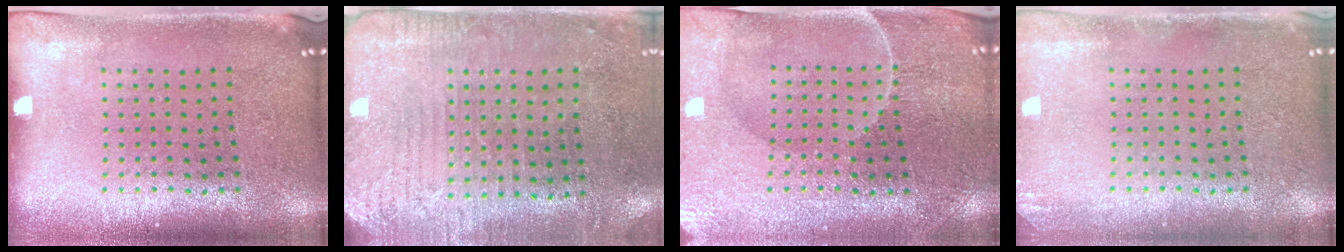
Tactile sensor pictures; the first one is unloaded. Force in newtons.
{"total": 2.8, "press": 2.6, "slide": 1.2}
{"total": 1.3, "press": 1.2, "slide": 0.3}
{"total": 1.1, "press": 1.1, "slide": 0.1}